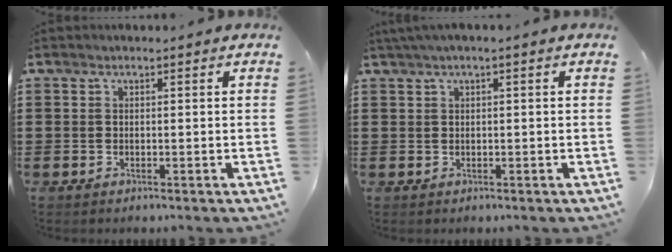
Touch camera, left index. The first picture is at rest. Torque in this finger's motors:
{"motor_torque": [1.10, -1.04, 0.41, 0.12]}